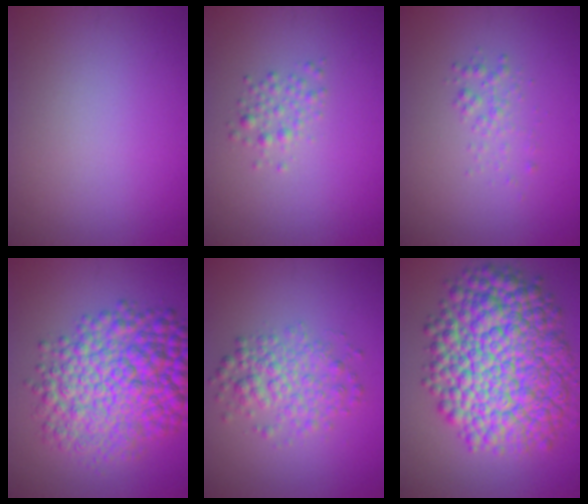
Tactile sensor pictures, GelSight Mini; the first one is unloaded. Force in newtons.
{"total": 1.7, "press": 1.7, "slide": 0.0}
{"total": 1.4, "press": 1.4, "slide": 0.1}
{"total": 10.5, "press": 10.5, "slide": 0.1}
{"total": 3.9, "press": 3.9, "slide": 0.1}
{"total": 14.3, "press": 14.3, "slide": 0.3}